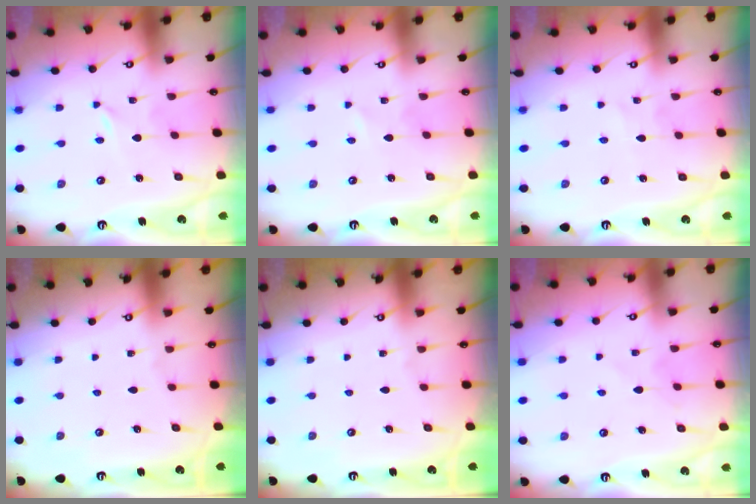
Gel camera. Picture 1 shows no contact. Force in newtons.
{"total": 0.9, "press": 0.9, "slide": 0.2}
{"total": 1.5, "press": 1.5, "slide": 0.1}
{"total": 0.0}
{"total": 0.0}
{"total": 3.5, "press": 3.4, "slide": 0.4}